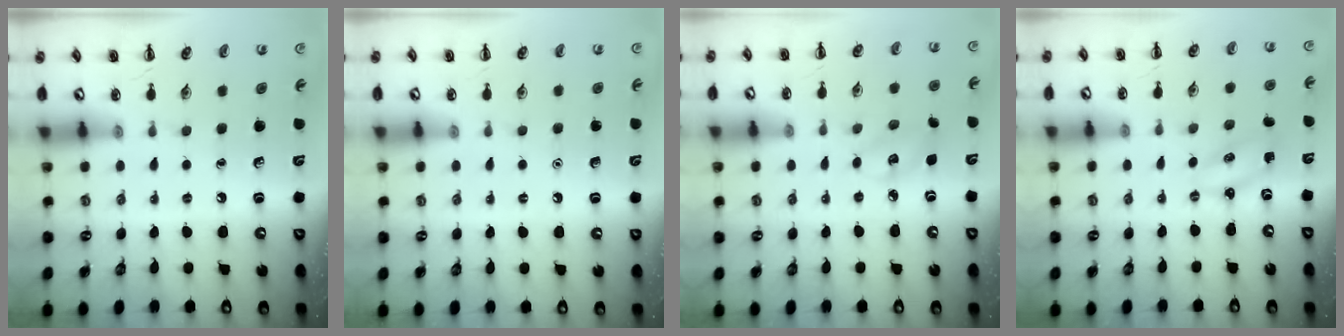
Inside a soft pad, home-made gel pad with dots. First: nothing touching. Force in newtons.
{"total": 1.6, "press": 1.6, "slide": 0.1}
{"total": 4.5, "press": 4.4, "slide": 1.0}
{"total": 2.1, "press": 2.1, "slide": 0.6}